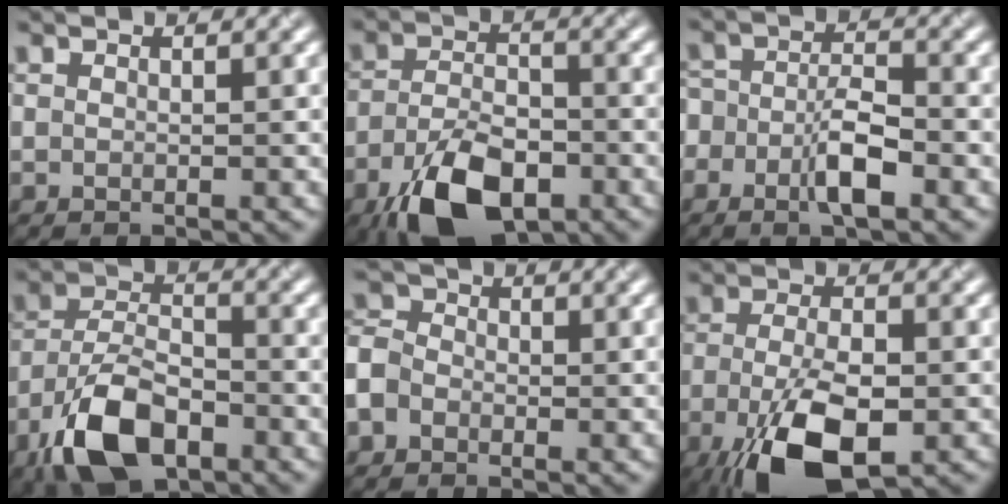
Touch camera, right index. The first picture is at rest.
{"total": 8.8, "force": [-5.1, 4.0, 6.0], "torque": [-0.128, -0.015, -0.092]}
{"total": 4.2, "force": [-1.9, 2.0, 3.2], "torque": [-0.051, 0.004, -0.039]}
{"total": 8.5, "force": [-4.8, 4.0, 5.8], "torque": [-0.113, 0.003, -0.099]}
{"total": 5.0, "force": [-2.0, 4.1, 2.3], "torque": [-0.047, 0.002, -0.054]}
{"total": 9.5, "force": [-4.3, 3.7, 7.6], "torque": [-0.161, -0.014, -0.077]}